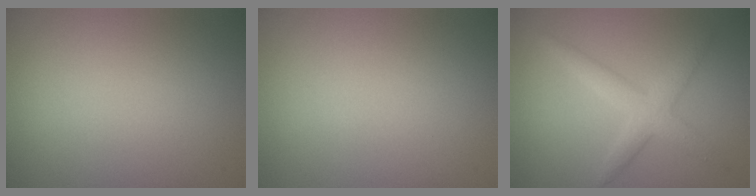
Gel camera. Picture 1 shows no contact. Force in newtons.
{"total": 0.0}
{"total": 3.0, "press": 3.0, "slide": 0.1}